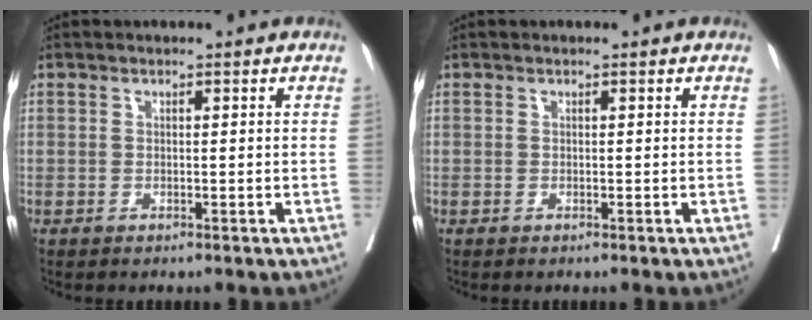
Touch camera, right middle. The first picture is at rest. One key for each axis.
{"total": 0.0}